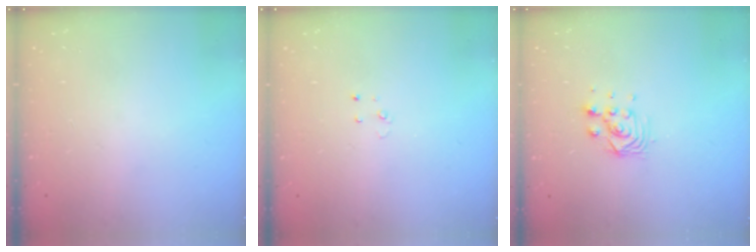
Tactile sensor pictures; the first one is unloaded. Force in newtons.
{"total": 2.3, "press": 2.3, "slide": 0.2}
{"total": 3.9, "press": 3.8, "slide": 0.8}